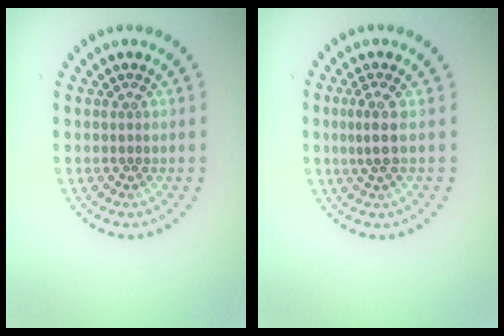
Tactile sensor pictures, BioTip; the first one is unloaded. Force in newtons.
{"total": 2.1, "press": 1.6, "slide": 1.3}